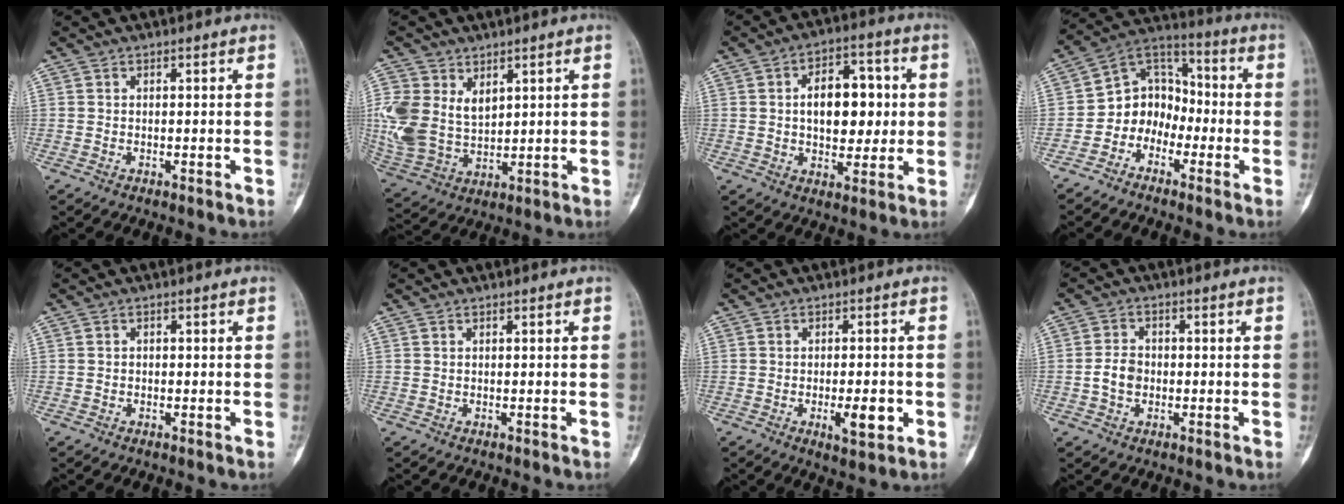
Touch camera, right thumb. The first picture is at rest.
{"total": 13.7, "force": [4.0, 9.7, 8.8], "torque": [-0.196, -0.014, 0.093]}
{"total": 12.8, "force": [1.2, 7.8, 10.0], "torque": [-0.108, 0.014, 0.019]}
{"total": 9.8, "force": [-3.4, 8.3, 4.0], "torque": [-0.030, 0.071, -0.079]}
{"total": 0.6, "force": [-0.1, 0.5, 0.2], "torque": [0.001, 0.003, -0.004]}
{"total": 0.0}
{"total": 5.8, "force": [-1.7, 2.1, 5.1], "torque": [-0.069, -0.005, -0.020]}
{"total": 4.1, "force": [-0.8, 3.1, 2.6], "torque": [-0.043, 0.012, -0.020]}